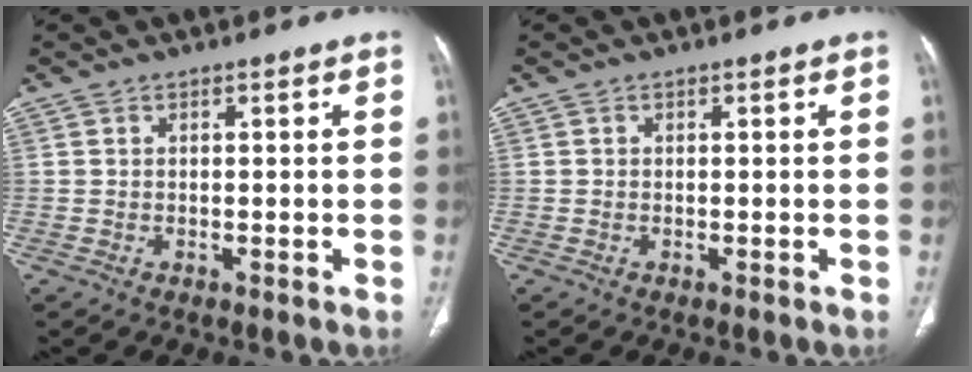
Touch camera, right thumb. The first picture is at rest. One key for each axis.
{"total": 0.0}